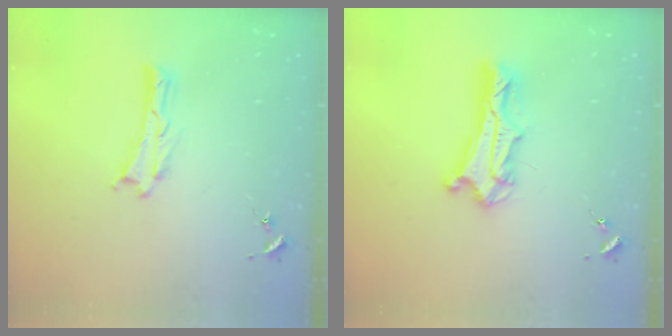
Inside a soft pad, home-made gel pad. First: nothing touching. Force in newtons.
{"total": 6.6, "press": 6.6, "slide": 0.5}